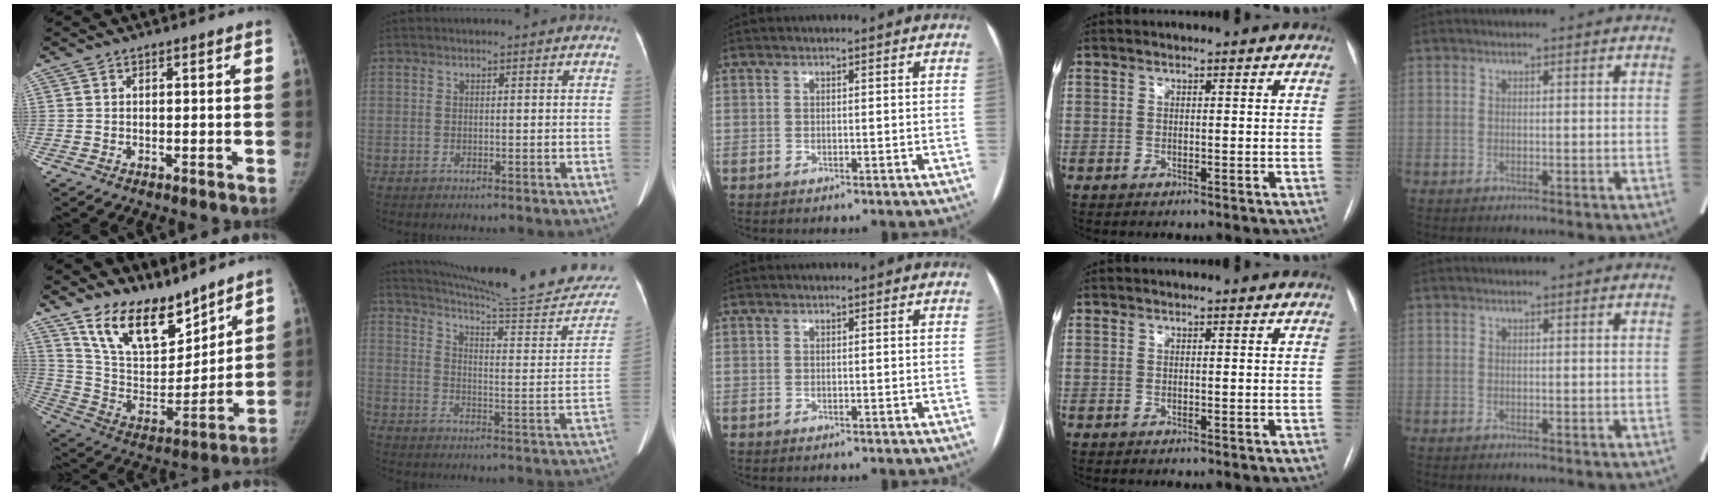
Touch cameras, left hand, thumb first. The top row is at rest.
{"thumb": {"total": 17.9, "force": [13.3, 8.2, 8.7], "torque": [-0.104, -0.077, 0.247]}, "index": {"total": 26.4, "force": [24.7, 1.3, 9.4], "torque": [-0.138, -0.100, 0.313]}}